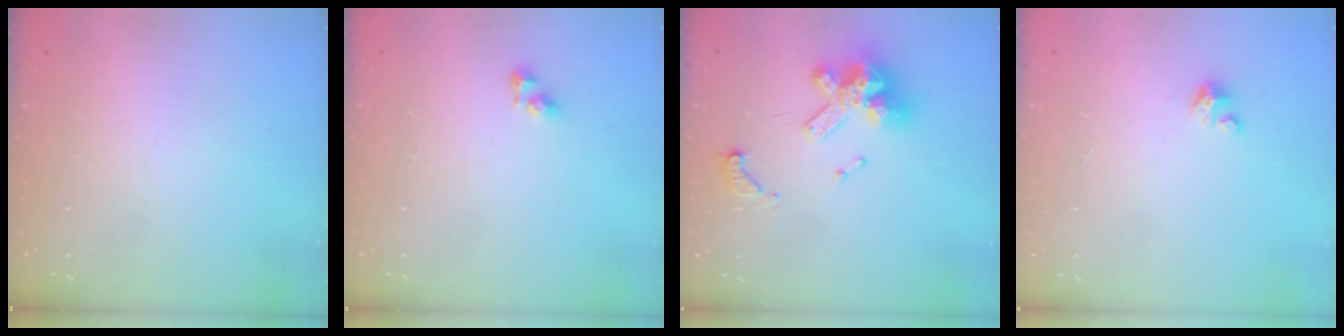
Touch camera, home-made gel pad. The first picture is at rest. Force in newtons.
{"total": 3.4, "press": 3.4, "slide": 0.4}
{"total": 14.5, "press": 14.5, "slide": 0.9}
{"total": 3.2, "press": 3.2, "slide": 0.3}